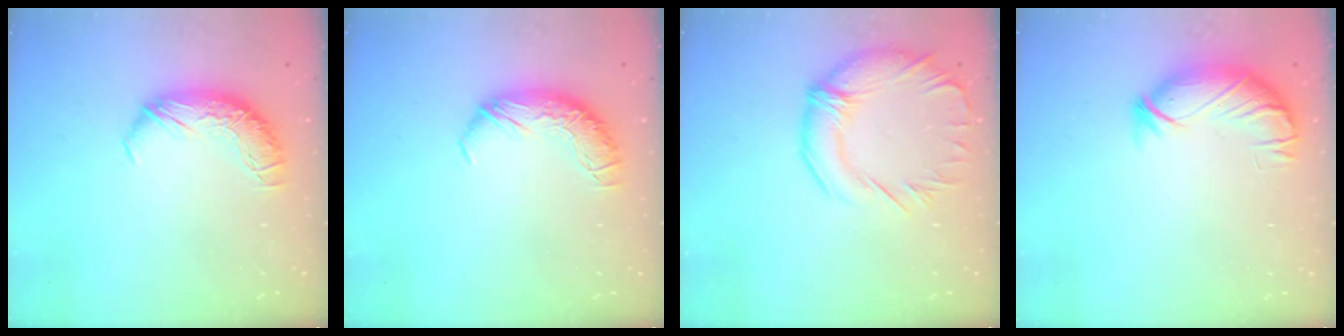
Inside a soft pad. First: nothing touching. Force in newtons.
{"total": 0.0}
{"total": 3.6, "press": 3.2, "slide": 1.6}
{"total": 3.6, "press": 3.0, "slide": 2.0}